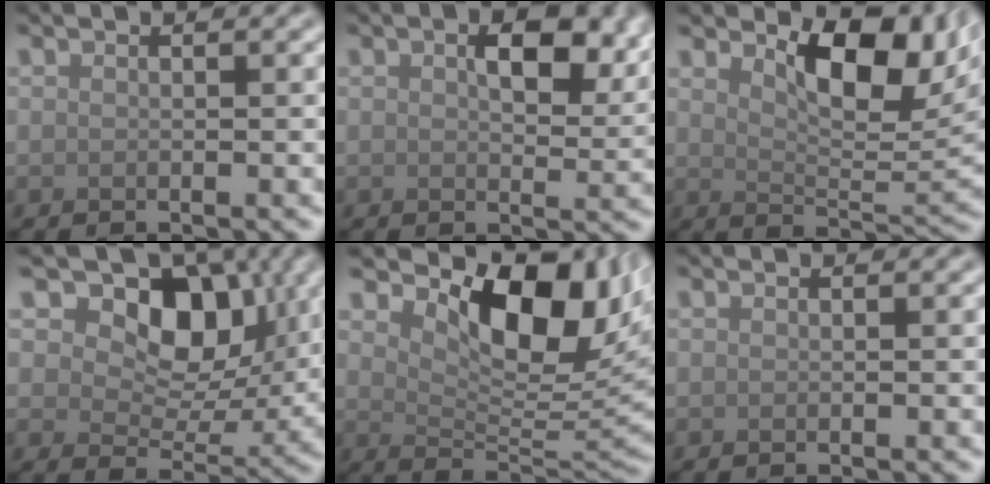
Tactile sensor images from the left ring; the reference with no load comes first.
{"total": 5.4, "force": [2.2, 2.6, 4.2], "torque": [-0.063, -0.003, 0.036]}
{"total": 7.9, "force": [3.2, 3.6, 6.3], "torque": [-0.090, -0.008, 0.051]}
{"total": 9.6, "force": [4.3, 6.2, 6.0], "torque": [-0.083, -0.008, 0.059]}
{"total": 10.1, "force": [4.8, 4.7, 7.5], "torque": [-0.107, -0.010, 0.083]}
{"total": 0.0}